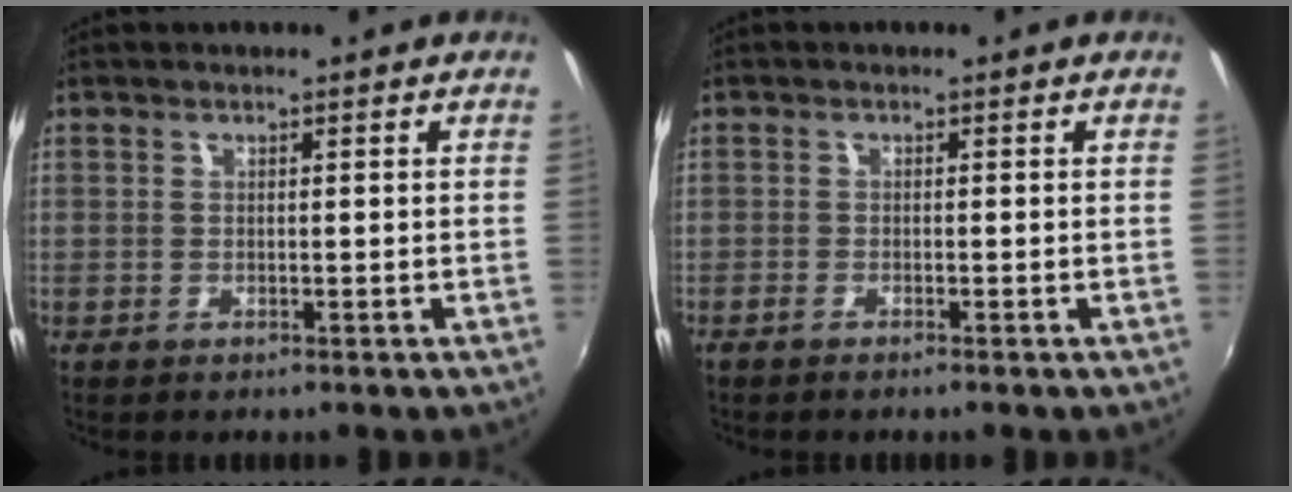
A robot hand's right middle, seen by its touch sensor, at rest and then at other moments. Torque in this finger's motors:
{"motor_torque": [-0.35, -0.13, 0.00, 0.00]}